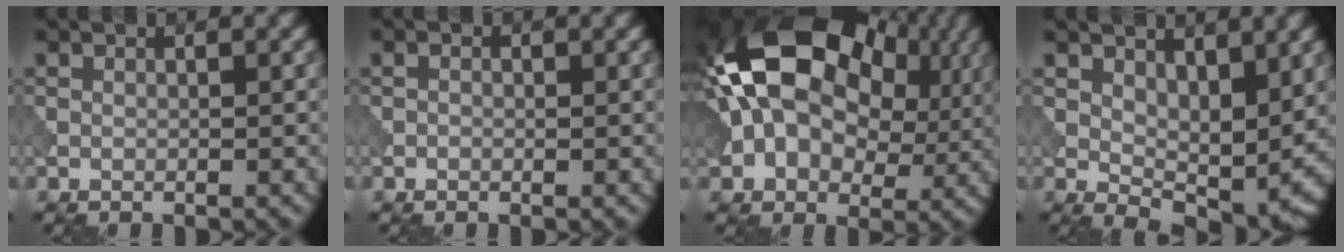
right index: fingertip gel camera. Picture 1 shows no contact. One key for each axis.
{"total": 0.6, "fx": 0.0, "fy": 0.4, "fz": 0.5, "tx": -0.007, "ty": 0.000, "tz": -0.003}
{"total": 17.8, "fx": 3.9, "fy": 12.6, "fz": 12.0, "tx": -0.201, "ty": 0.034, "tz": 0.070}
{"total": 6.1, "fx": 2.3, "fy": 3.1, "fz": 4.8, "tx": -0.076, "ty": -0.013, "tz": 0.043}